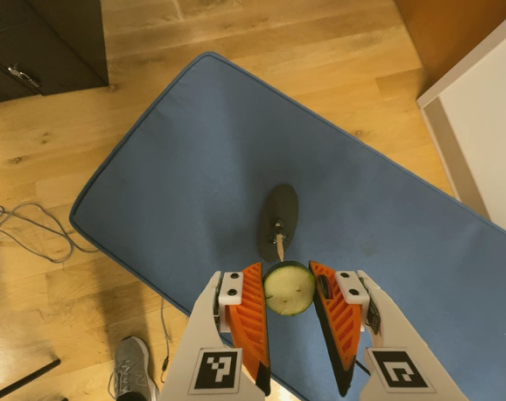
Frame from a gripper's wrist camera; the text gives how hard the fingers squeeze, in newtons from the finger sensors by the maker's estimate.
{"total": 8.0, "left": 8.2, "right": 7.8}